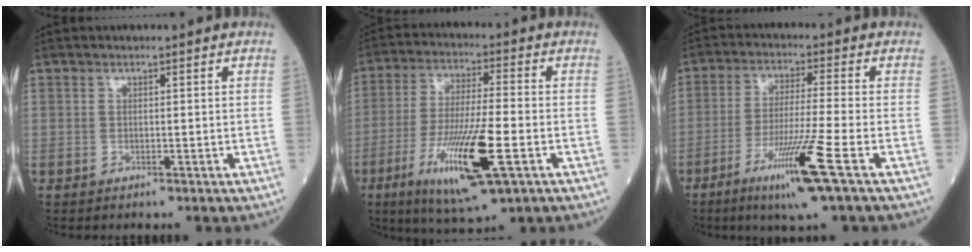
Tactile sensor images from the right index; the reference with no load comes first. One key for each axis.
{"total": 14.9, "fx": -5.5, "fy": 1.7, "fz": 13.8, "tx": -0.270, "ty": -0.028, "tz": -0.094}
{"total": 11.1, "fx": -5.3, "fy": -1.3, "fz": 9.6, "tx": -0.182, "ty": -0.028, "tz": -0.099}